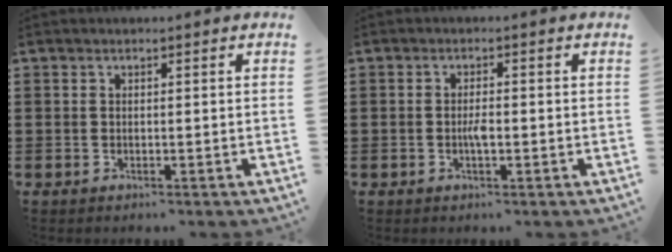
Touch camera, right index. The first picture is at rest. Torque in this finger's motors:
{"motor_torque": [0.54, -0.47, 0.15, 0.07]}